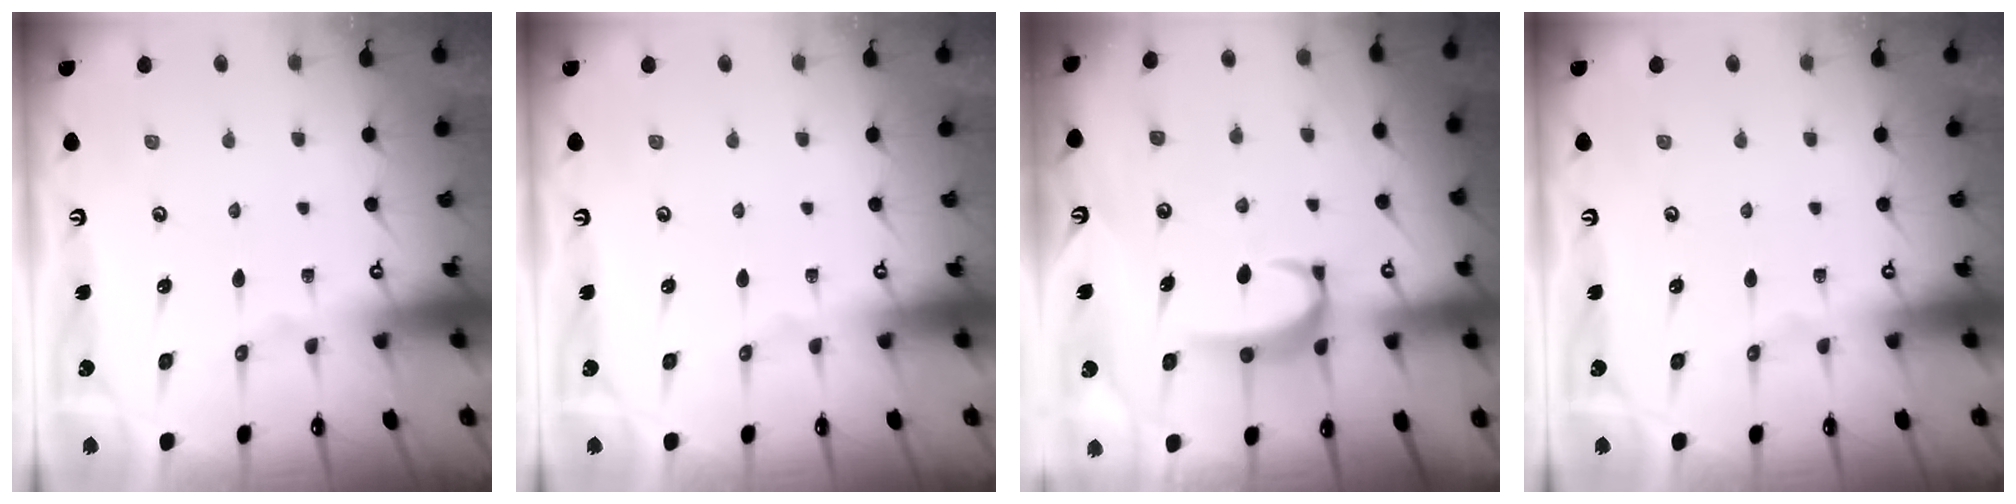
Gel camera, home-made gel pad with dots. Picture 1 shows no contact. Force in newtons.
{"total": 0.0}
{"total": 3.4, "press": 3.3, "slide": 0.4}
{"total": 0.0}